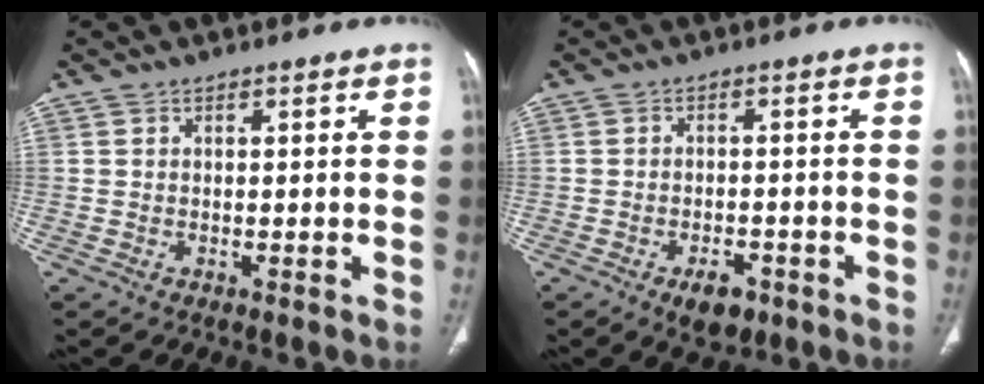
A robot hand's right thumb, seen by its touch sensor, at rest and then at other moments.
{"total": 5.1, "force": [-2.8, 2.8, 3.2], "torque": [-0.037, 0.010, -0.037]}